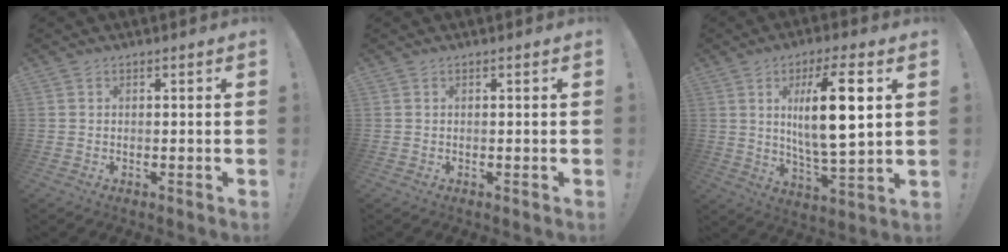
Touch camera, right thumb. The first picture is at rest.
{"total": 0.0}
{"total": 16.1, "force": [4.0, 3.9, 15.2], "torque": [-0.265, -0.013, 0.047]}